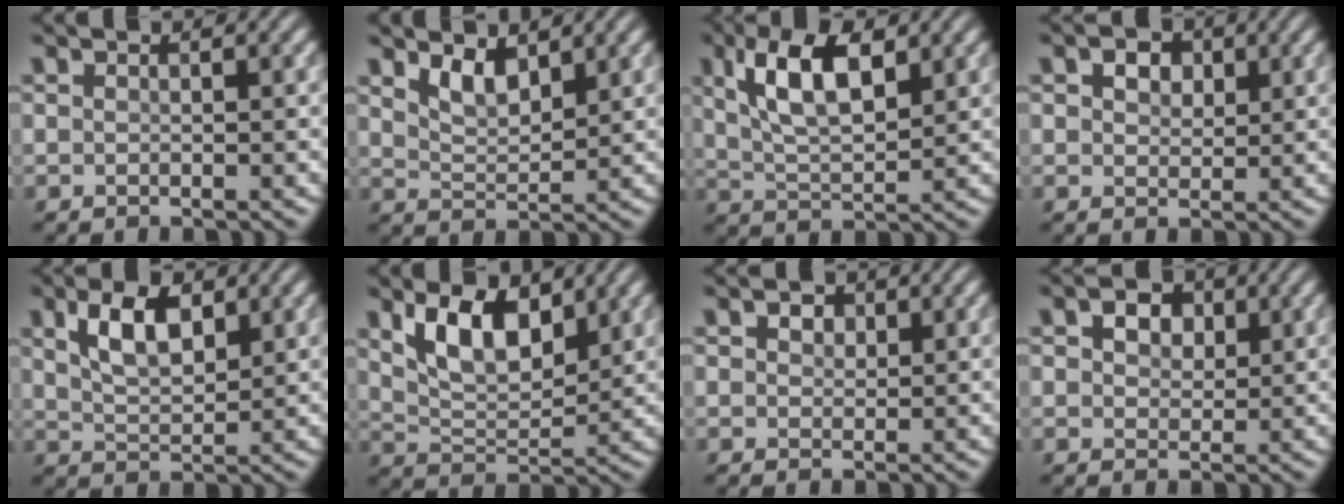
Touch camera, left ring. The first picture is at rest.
{"total": 2.7, "force": [2.0, 1.0, 1.6], "torque": [-0.035, -0.008, 0.040]}
{"total": 6.9, "force": [2.8, 2.9, 5.6], "torque": [-0.110, 0.005, 0.050]}
{"total": 3.1, "force": [1.6, 2.0, 1.7], "torque": [-0.029, 0.002, 0.015]}
{"total": 4.8, "force": [2.2, 2.3, 3.6], "torque": [-0.072, 0.005, 0.041]}
{"total": 6.0, "force": [3.1, 3.0, 4.3], "torque": [-0.087, -0.005, 0.055]}
{"total": 1.9, "force": [1.1, 1.3, 0.9], "torque": [-0.012, 0.001, 0.010]}
{"total": 3.4, "force": [1.6, 2.3, 2.0], "torque": [-0.033, 0.001, 0.013]}